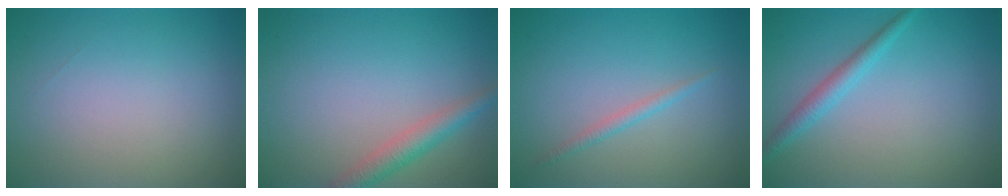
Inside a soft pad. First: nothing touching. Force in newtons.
{"total": 2.6, "press": 2.6, "slide": 0.1}
{"total": 1.1, "press": 1.1, "slide": 0.1}
{"total": 1.9, "press": 1.9, "slide": 0.0}